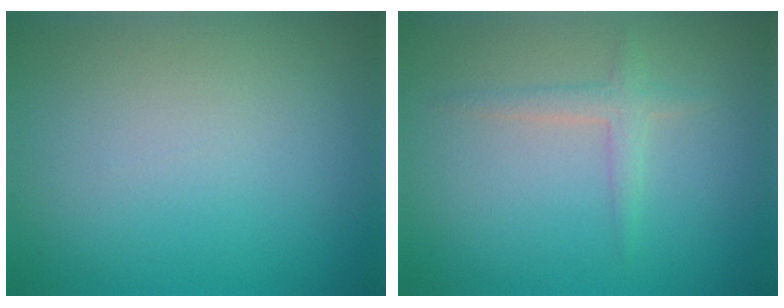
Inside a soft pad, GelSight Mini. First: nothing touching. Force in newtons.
{"total": 1.5, "press": 1.5, "slide": 0.1}